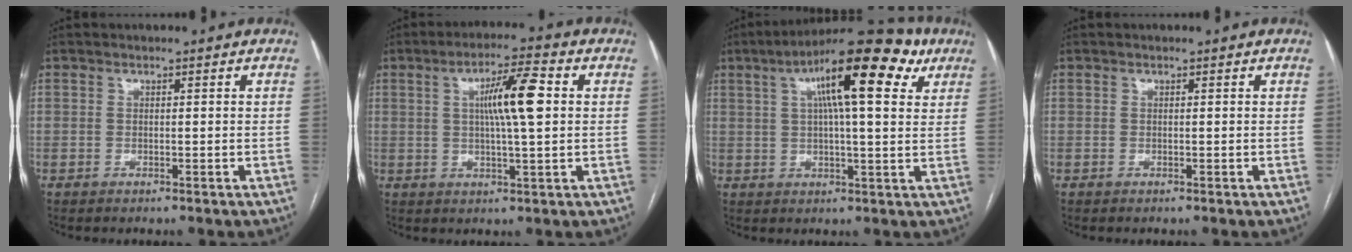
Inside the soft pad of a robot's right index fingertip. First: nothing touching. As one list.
[{"total": 8.7, "force": [1.6, 0.6, 8.6], "torque": [-0.147, 0.009, 0.025]}, {"total": 16.4, "force": [7.3, 3.3, 14.2], "torque": [-0.224, 0.041, 0.107]}, {"total": 0.0}]